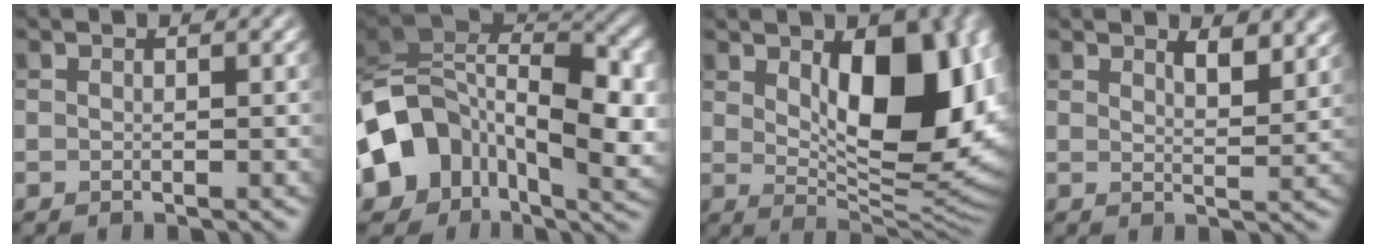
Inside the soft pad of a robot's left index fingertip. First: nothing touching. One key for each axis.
{"total": 13.1, "fx": -1.8, "fy": 9.4, "fz": 8.9, "tx": -0.160, "ty": 0.000, "tz": -0.037}
{"total": 12.9, "fx": 2.5, "fy": 6.1, "fz": 11.0, "tx": -0.139, "ty": -0.010, "tz": 0.045}
{"total": 3.2, "fx": 2.2, "fy": 1.1, "fz": 2.0, "tx": -0.034, "ty": -0.008, "tz": 0.038}